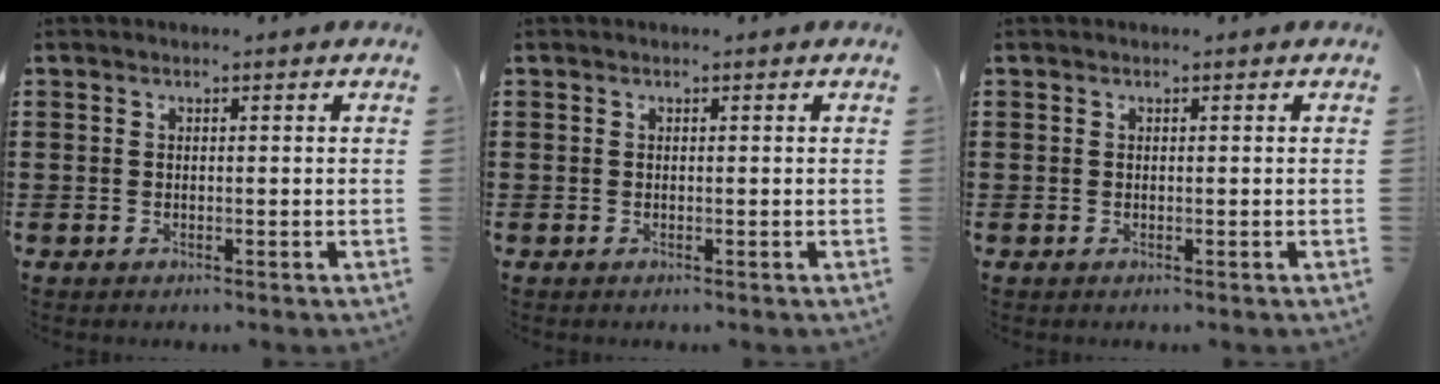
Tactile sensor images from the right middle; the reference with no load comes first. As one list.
[{"total": 0.0}, {"total": 0.0}]